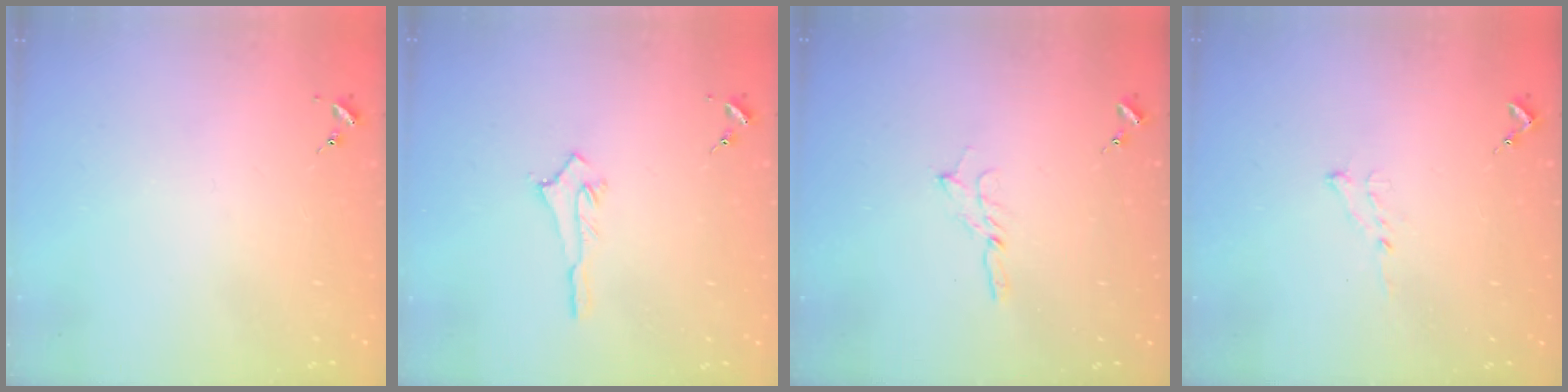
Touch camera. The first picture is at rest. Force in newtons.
{"total": 4.0, "press": 4.0, "slide": 0.5}
{"total": 2.7, "press": 2.7, "slide": 0.3}
{"total": 7.0, "press": 6.9, "slide": 0.8}